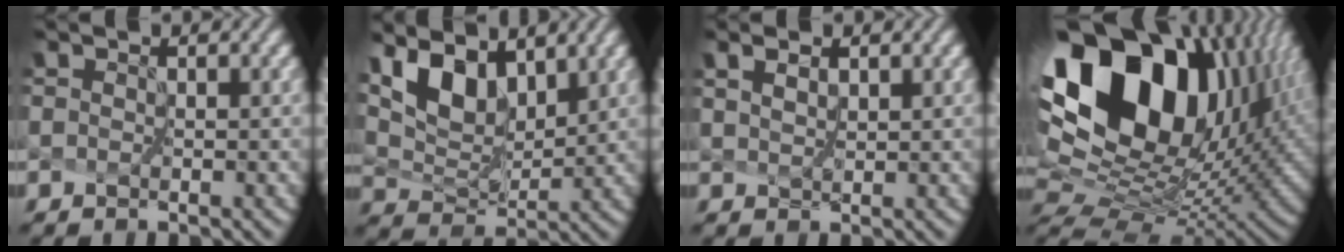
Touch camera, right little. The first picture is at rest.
{"total": 6.1, "force": [4.5, 2.3, 3.4], "torque": [-0.078, 0.003, 0.089]}
{"total": 1.2, "force": [1.1, 0.0, 0.5], "torque": [-0.012, 0.003, 0.029]}
{"total": 18.0, "force": [6.8, 10.4, 13.0], "torque": [-0.253, 0.025, 0.130]}